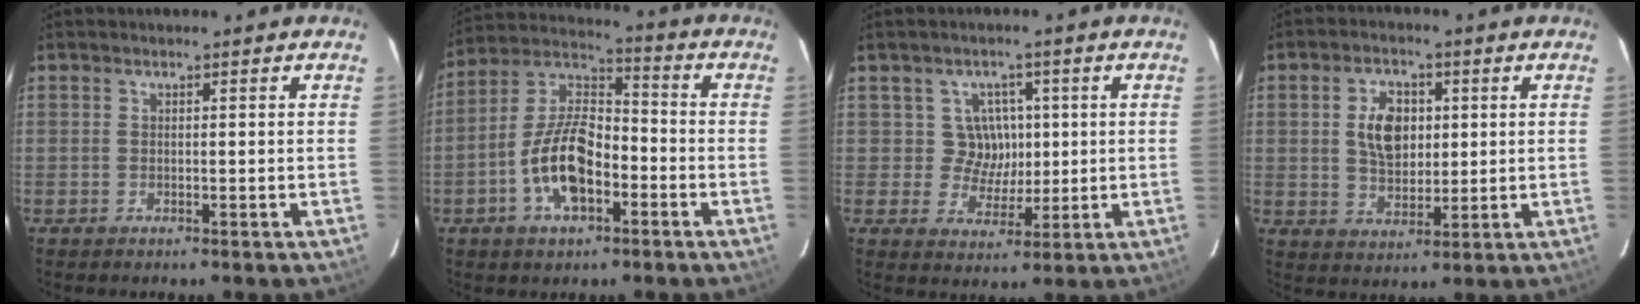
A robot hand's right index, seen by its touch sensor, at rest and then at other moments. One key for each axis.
{"total": 13.5, "fx": -5.0, "fy": 6.8, "fz": 10.6, "tx": -0.215, "ty": 0.016, "tz": -0.089}
{"total": 5.5, "fx": 0.8, "fy": 5.4, "fz": 0.7, "tx": -0.012, "ty": 0.011, "tz": 0.015}
{"total": 7.9, "fx": 1.5, "fy": 5.1, "fz": 5.8, "tx": -0.107, "ty": 0.012, "tz": 0.033}